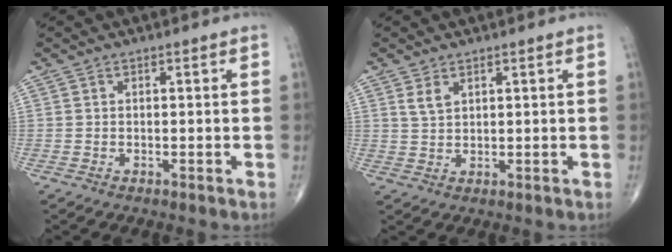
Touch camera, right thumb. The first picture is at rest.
{"total": 2.4, "force": [1.4, 1.2, 1.5], "torque": [-0.028, -0.004, 0.035]}